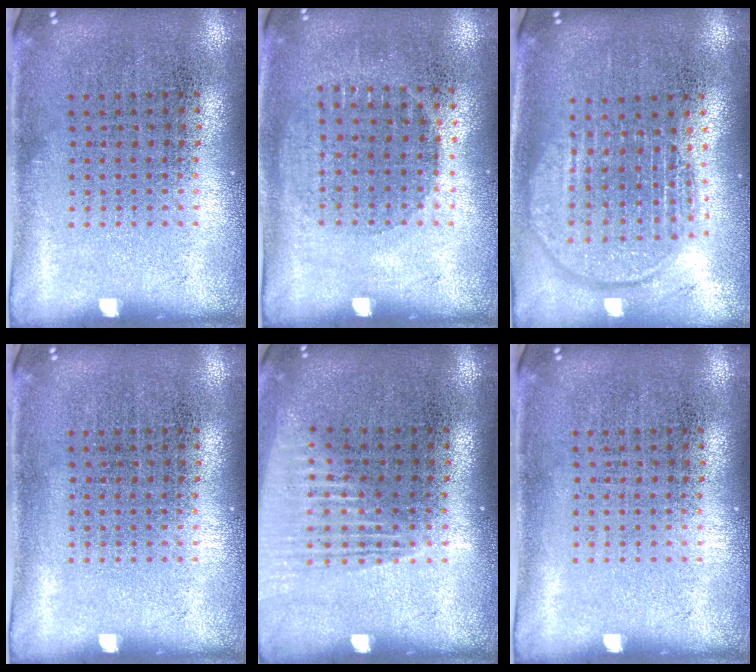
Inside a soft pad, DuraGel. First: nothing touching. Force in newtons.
{"total": 0.9, "press": 0.8, "slide": 0.4}
{"total": 1.9, "press": 1.6, "slide": 0.9}
{"total": 0.0}
{"total": 1.2, "press": 1.1, "slide": 0.4}
{"total": 0.0}